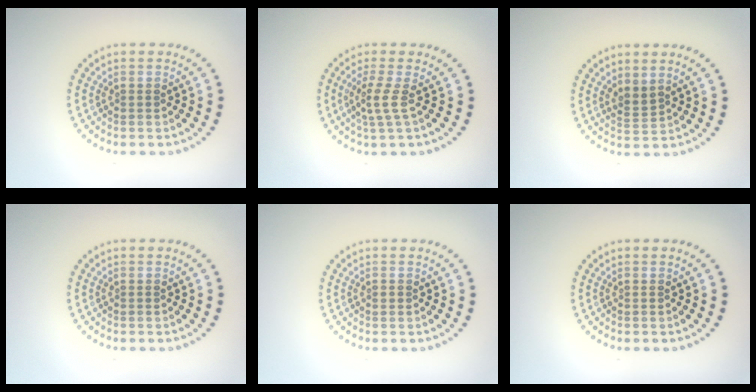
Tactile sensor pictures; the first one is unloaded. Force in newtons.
{"total": 2.1, "press": 1.4, "slide": 1.5}
{"total": 1.6, "press": 1.2, "slide": 1.0}
{"total": 0.0}
{"total": 0.6, "press": 0.6, "slide": 0.1}
{"total": 0.0}